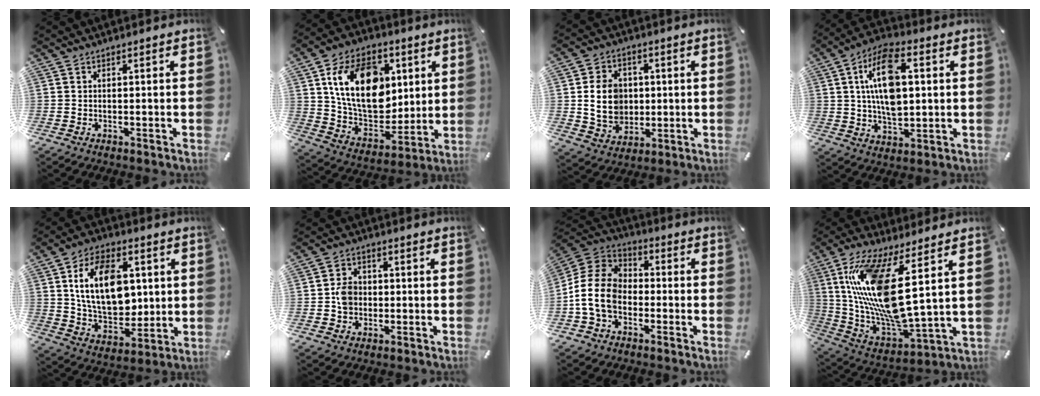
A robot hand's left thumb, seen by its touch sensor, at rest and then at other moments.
{"total": 19.9, "force": [5.6, 14.3, 12.7], "torque": [-0.227, -0.005, 0.104]}
{"total": 10.6, "force": [0.8, 9.1, 5.5], "torque": [-0.114, 0.004, 0.014]}
{"total": 14.3, "force": [2.6, 7.8, 11.6], "torque": [-0.228, 0.000, 0.041]}
{"total": 16.5, "force": [3.8, 11.0, 11.8], "torque": [-0.217, 0.002, 0.067]}
{"total": 5.0, "force": [-0.7, 4.4, 2.4], "torque": [-0.045, 0.012, -0.010]}
{"total": 11.9, "force": [-3.4, 9.0, 6.9], "torque": [-0.170, 0.021, -0.066]}
{"total": 19.6, "force": [7.6, 5.2, 17.3], "torque": [-0.386, -0.056, 0.116]}